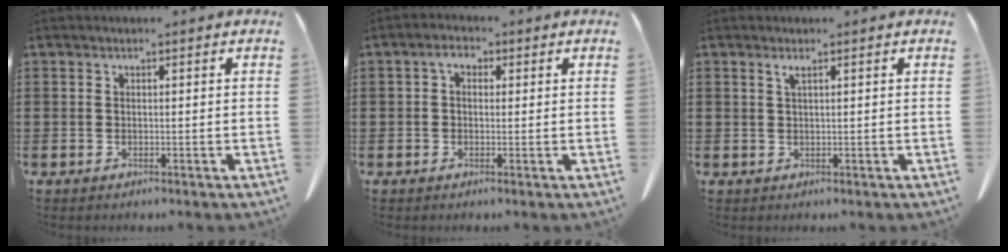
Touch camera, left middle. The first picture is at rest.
{"total": 2.1, "force": [0.2, 1.4, 1.5], "torque": [-0.034, 0.008, 0.002]}
{"total": 1.0, "force": [0.6, 0.1, 0.9], "torque": [-0.019, 0.001, 0.011]}